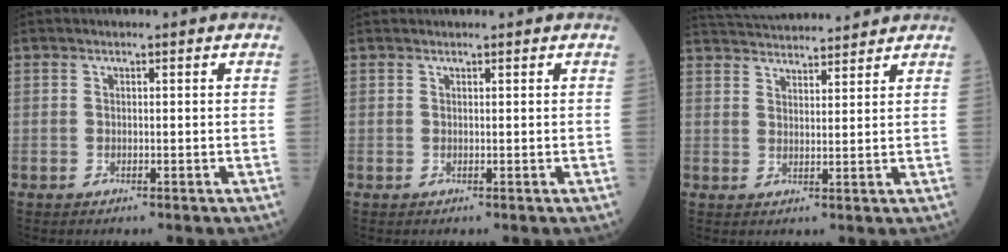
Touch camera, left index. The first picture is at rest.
{"total": 1.0, "force": [1.0, 0.0, 0.1], "torque": [-0.003, 0.017, 0.018]}
{"total": 12.1, "force": [11.6, 1.3, 3.2], "torque": [-0.060, 0.032, 0.176]}